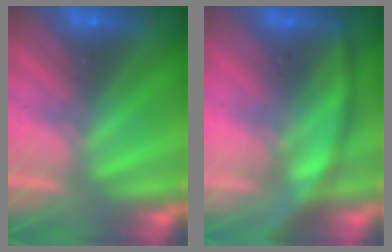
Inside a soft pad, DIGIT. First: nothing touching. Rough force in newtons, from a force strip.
{"total": 3.1}